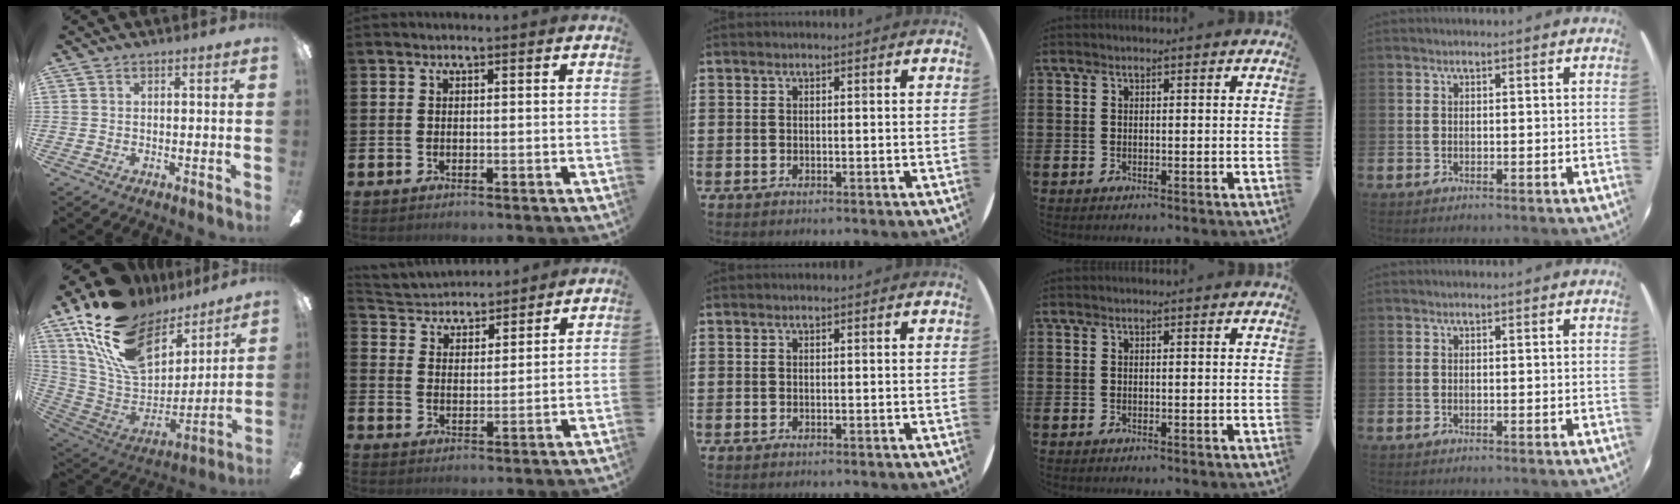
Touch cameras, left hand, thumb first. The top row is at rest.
{"thumb": {"total": 24.3, "force": [14.8, 13.2, 14.2], "torque": [-0.293, -0.085, 0.267]}, "index": {"total": 4.2, "force": [4.0, 1.3, -0.5], "torque": [-0.014, -0.029, 0.069]}}